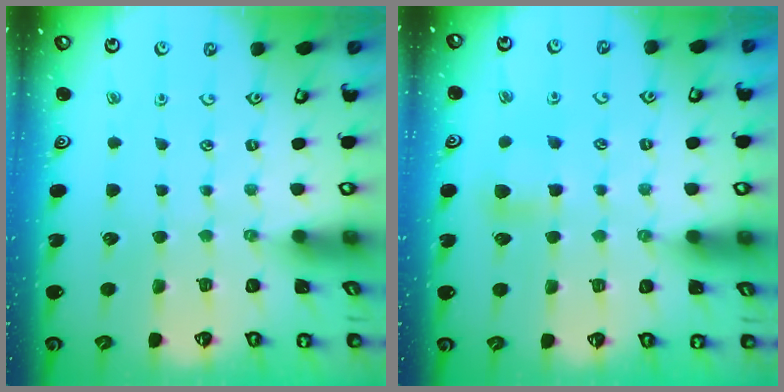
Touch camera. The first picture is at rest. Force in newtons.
{"total": 5.7, "press": 5.6, "slide": 0.9}